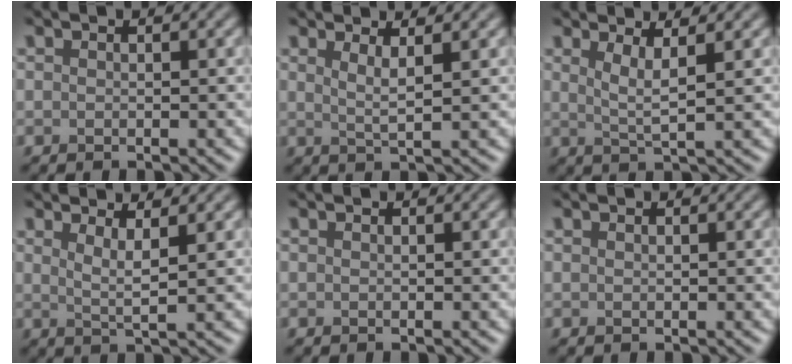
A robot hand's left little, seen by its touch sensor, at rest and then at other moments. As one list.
[{"total": 2.2, "force": [1.2, 0.5, 1.8], "torque": [-0.028, -0.004, 0.017]}, {"total": 2.7, "force": [1.2, 0.5, 2.4], "torque": [-0.037, -0.006, 0.023]}, {"total": 2.5, "force": [1.2, 0.5, 2.1], "torque": [-0.033, -0.006, 0.019]}, {"total": 0.0}, {"total": 0.0}]